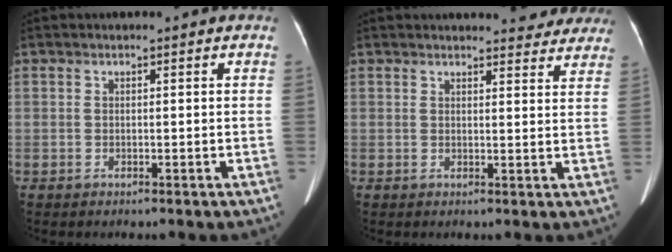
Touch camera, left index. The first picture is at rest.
{"total": 10.3, "force": [9.7, 2.6, 2.4], "torque": [-0.002, -0.003, 0.091]}